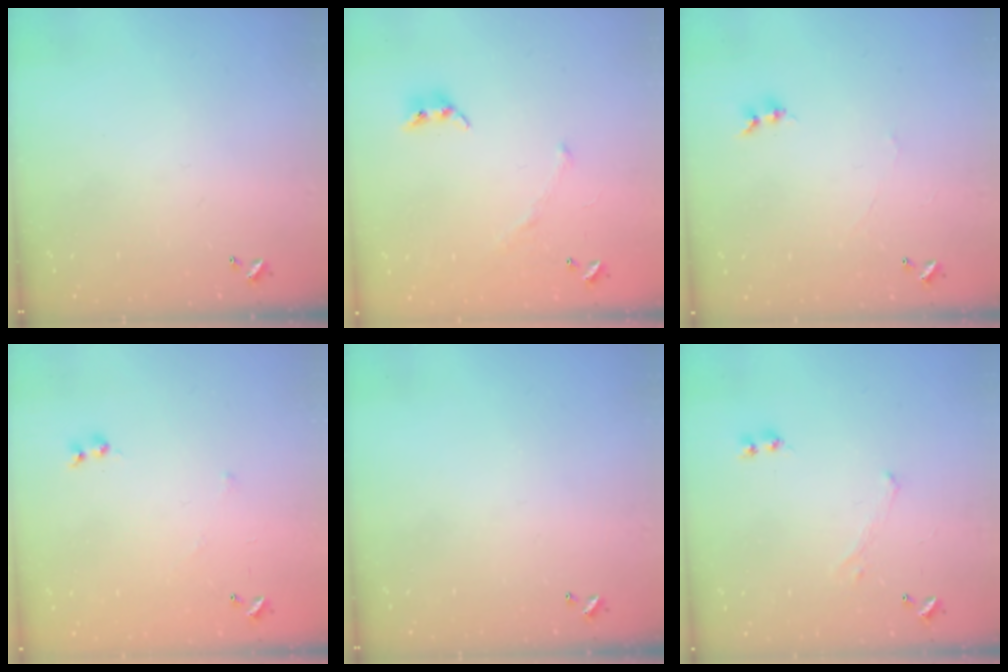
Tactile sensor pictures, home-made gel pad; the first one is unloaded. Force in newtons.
{"total": 3.2, "press": 3.0, "slide": 1.0}
{"total": 0.0}
{"total": 6.1, "press": 6.1, "slide": 0.8}
{"total": 0.0}
{"total": 0.0}